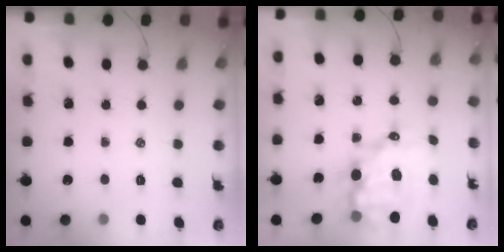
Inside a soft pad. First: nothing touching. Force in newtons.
{"total": 12.0, "press": 11.6, "slide": 3.0}